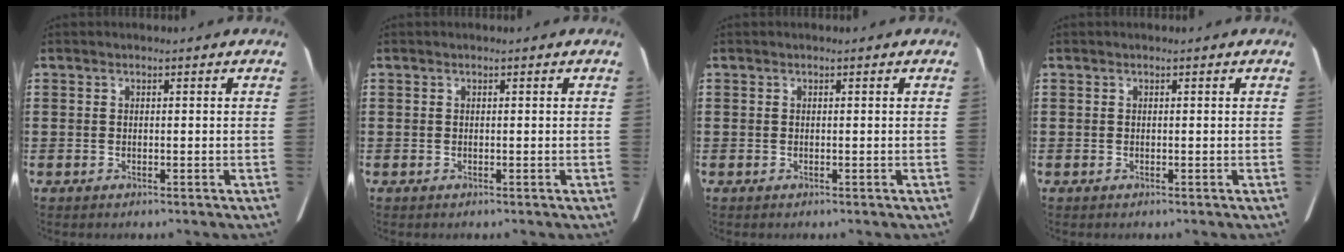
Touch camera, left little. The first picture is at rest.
{"total": 0.0}
{"total": 0.0}
{"total": 0.0}